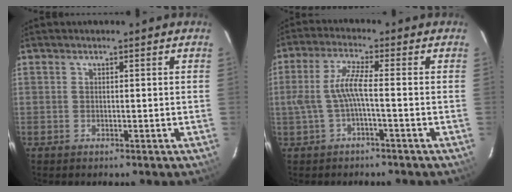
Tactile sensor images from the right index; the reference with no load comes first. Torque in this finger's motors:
{"motor_torque": [0.27, -0.07, 0.22, 0.13]}